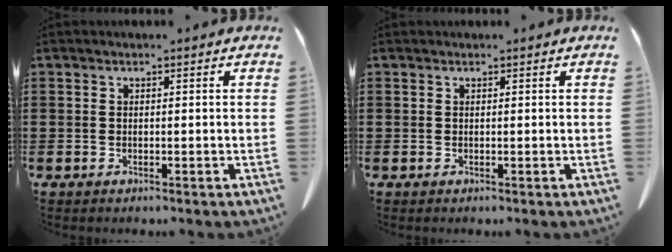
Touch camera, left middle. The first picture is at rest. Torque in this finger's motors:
{"motor_torque": [0.32, 0.28, 0.10, 0.01]}